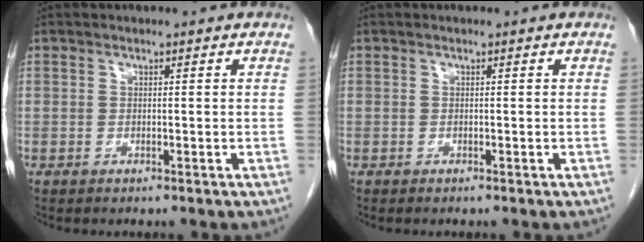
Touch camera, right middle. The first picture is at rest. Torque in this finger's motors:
{"motor_torque": [0.12, -0.05, 0.04, 0.01]}